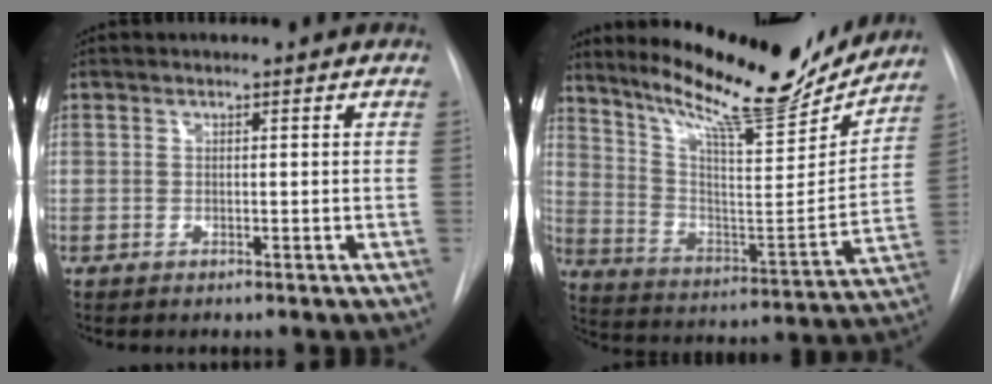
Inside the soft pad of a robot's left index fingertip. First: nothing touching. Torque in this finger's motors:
{"motor_torque": [0.29, -0.38, 0.34, 0.12]}